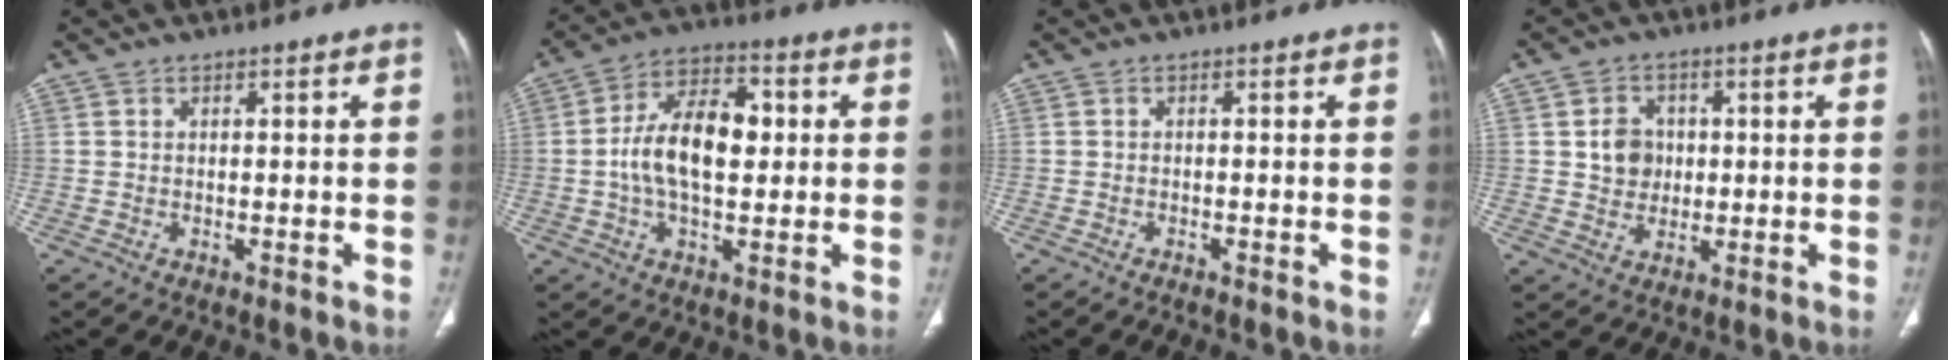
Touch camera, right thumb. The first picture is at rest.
{"total": 13.6, "force": [0.5, 7.6, 11.3], "torque": [-0.190, 0.024, 0.003]}
{"total": 0.9, "force": [-0.7, 0.2, 0.5], "torque": [-0.014, 0.000, -0.008]}
{"total": 5.8, "force": [0.7, 5.1, 2.7], "torque": [-0.022, 0.000, 0.011]}